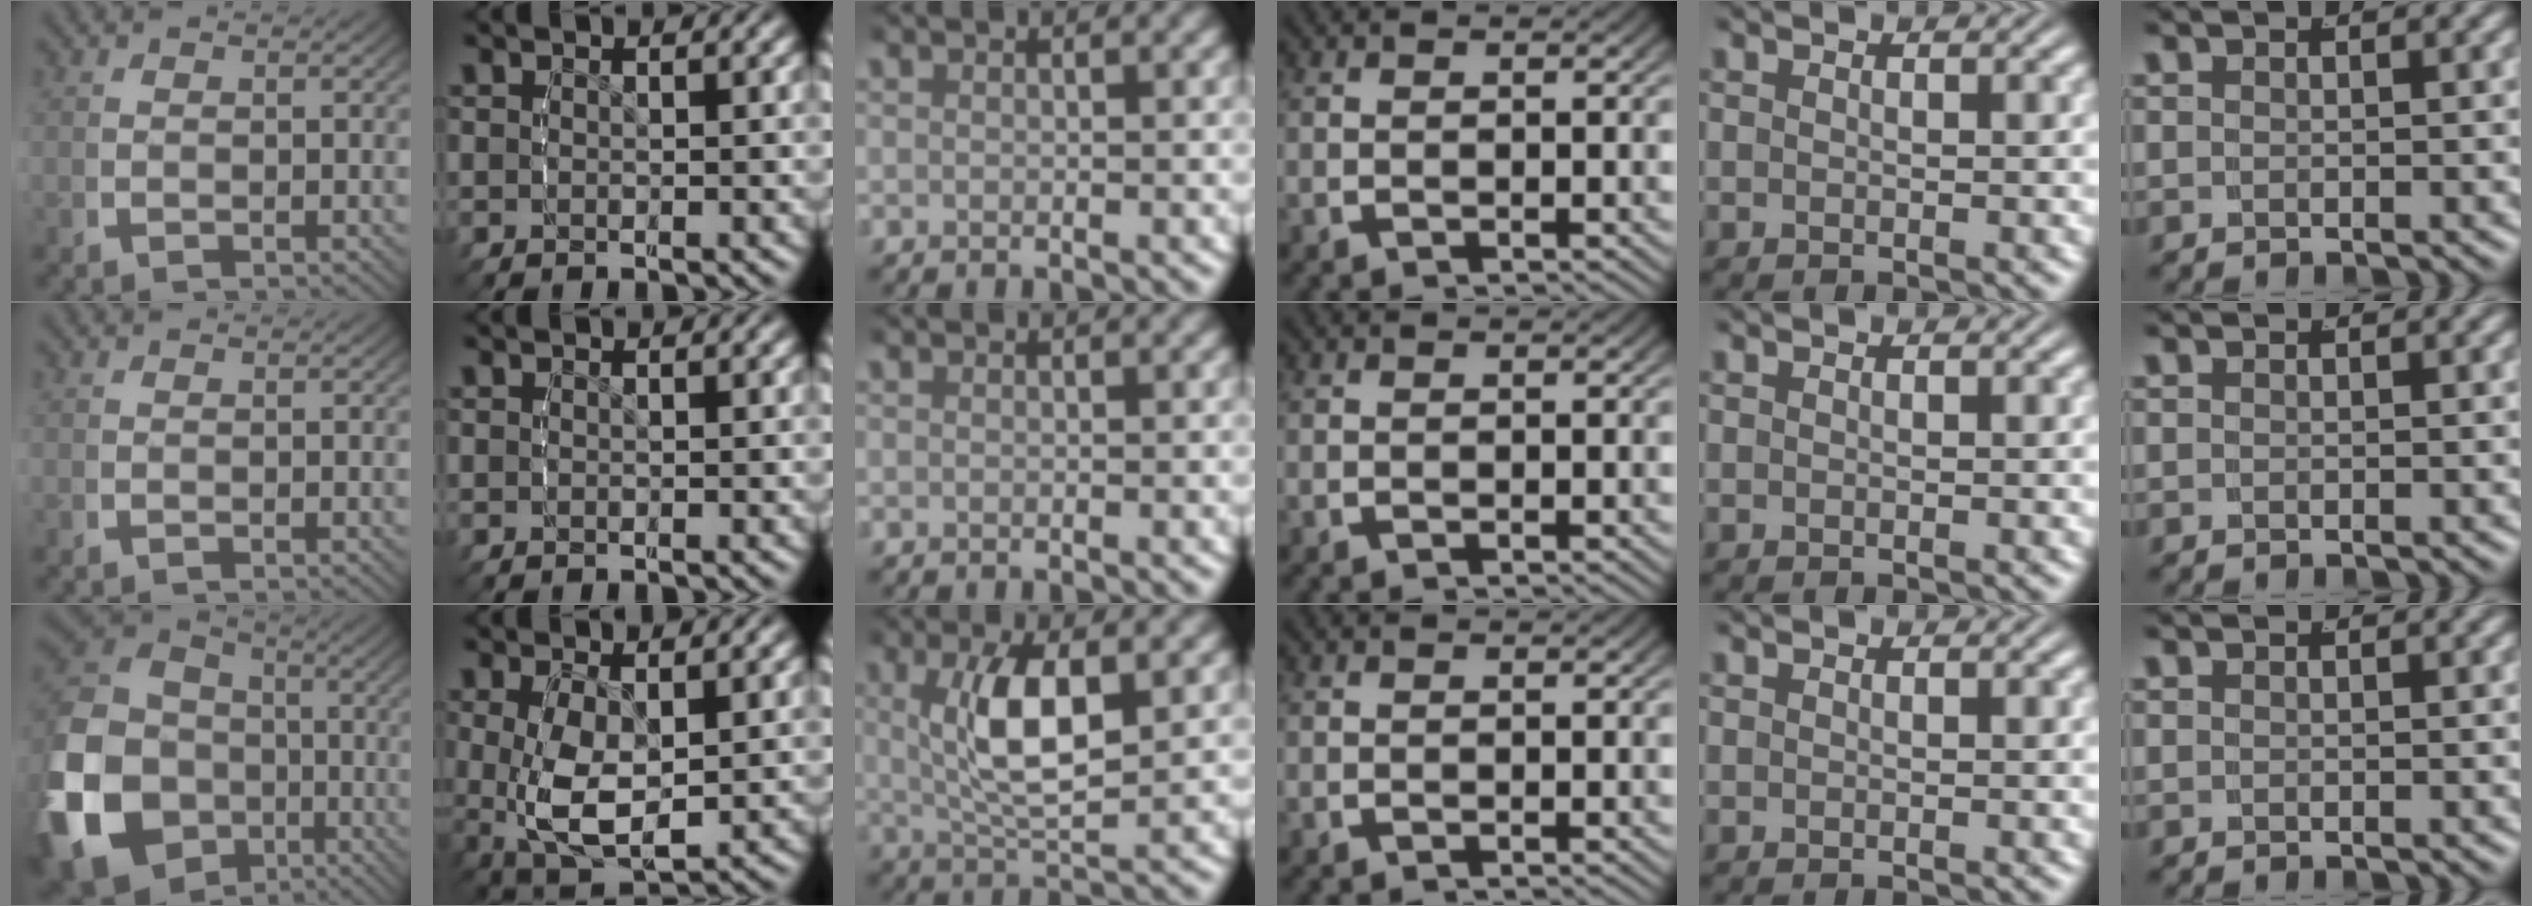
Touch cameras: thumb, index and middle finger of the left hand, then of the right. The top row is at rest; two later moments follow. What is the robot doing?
{"motion": "lift_and_place", "object": "bottle cap"}